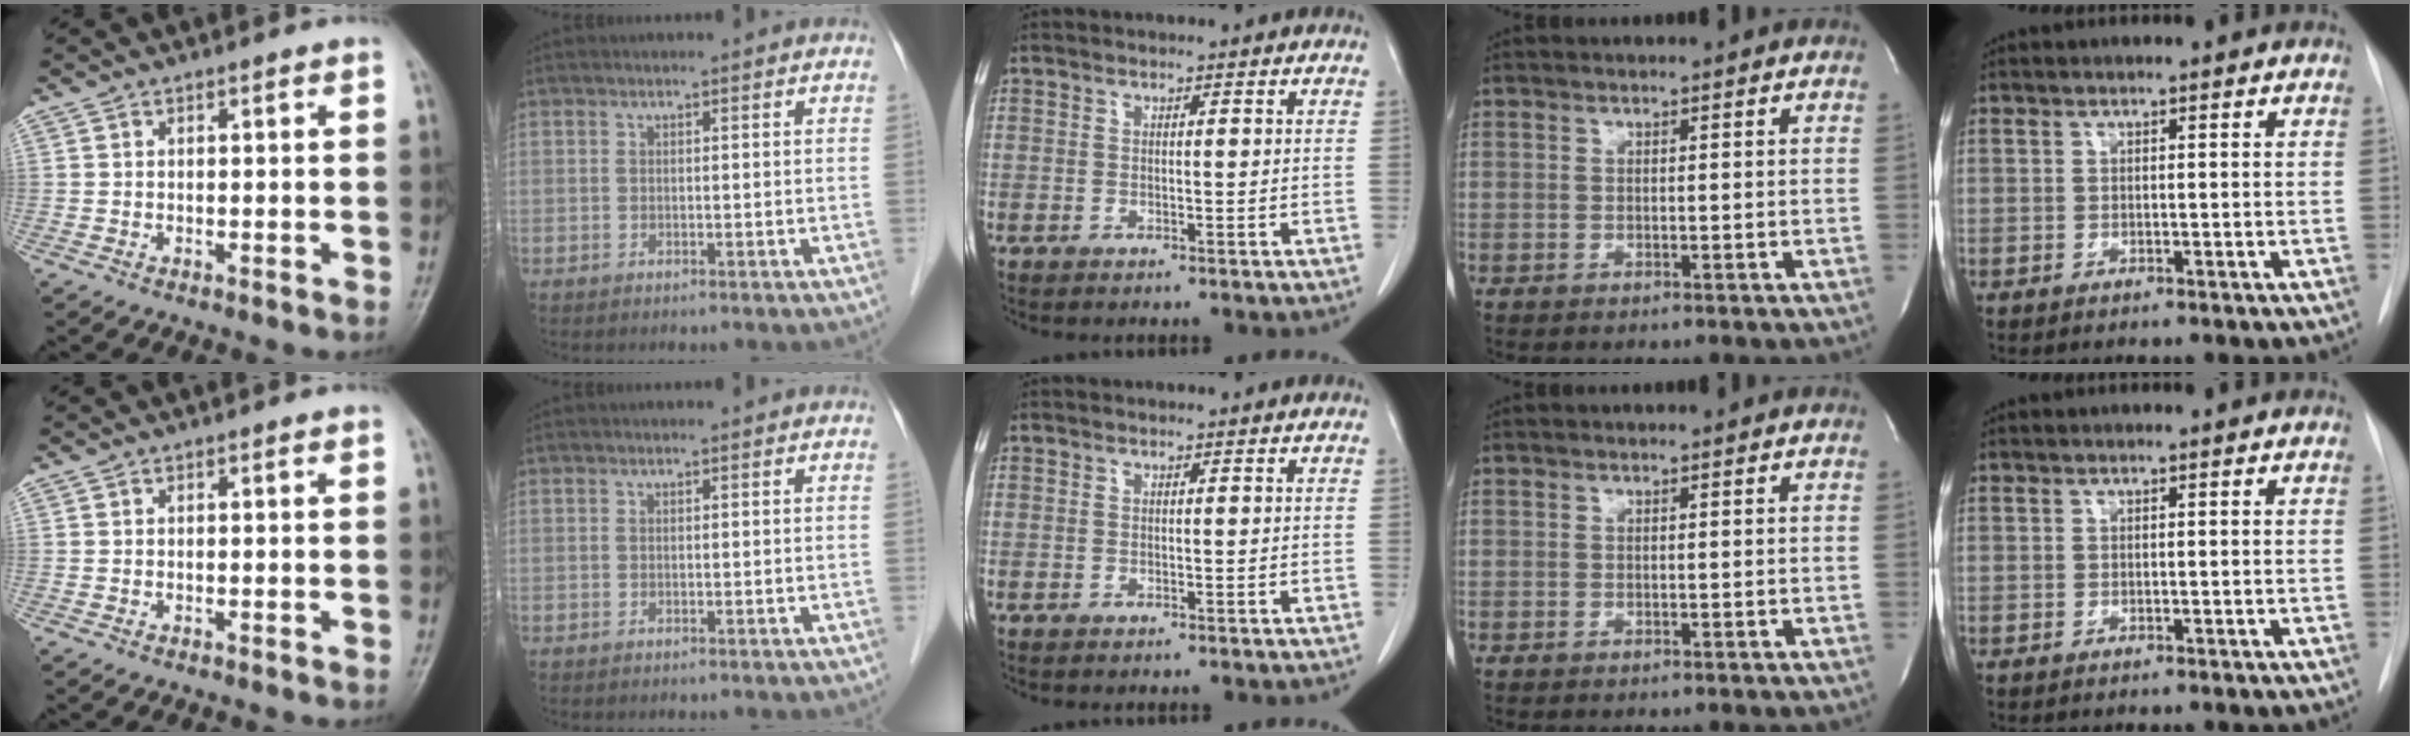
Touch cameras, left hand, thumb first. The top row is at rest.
{}